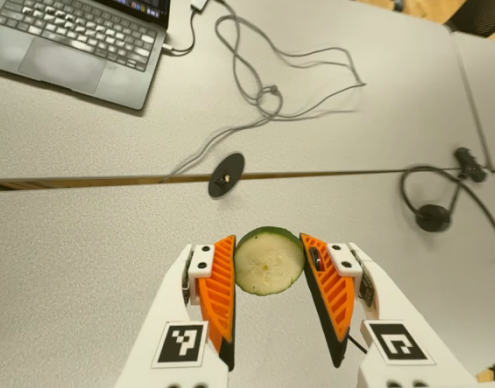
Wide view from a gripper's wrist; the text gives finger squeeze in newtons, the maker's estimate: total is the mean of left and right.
{"total": 9.5, "left": 10.5, "right": 8.6}